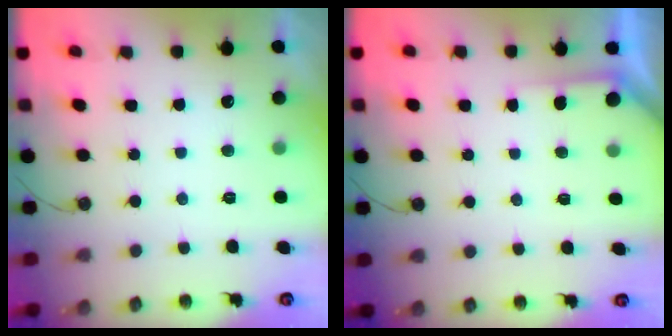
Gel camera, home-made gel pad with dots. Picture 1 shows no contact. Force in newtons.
{"total": 3.2, "press": 3.2, "slide": 0.2}